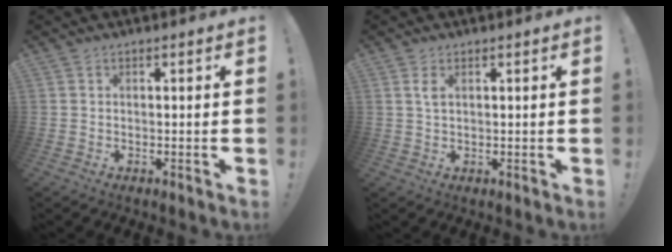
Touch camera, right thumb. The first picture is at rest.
{"total": 2.0, "force": [0.8, 0.8, 1.7], "torque": [-0.028, -0.002, 0.013]}